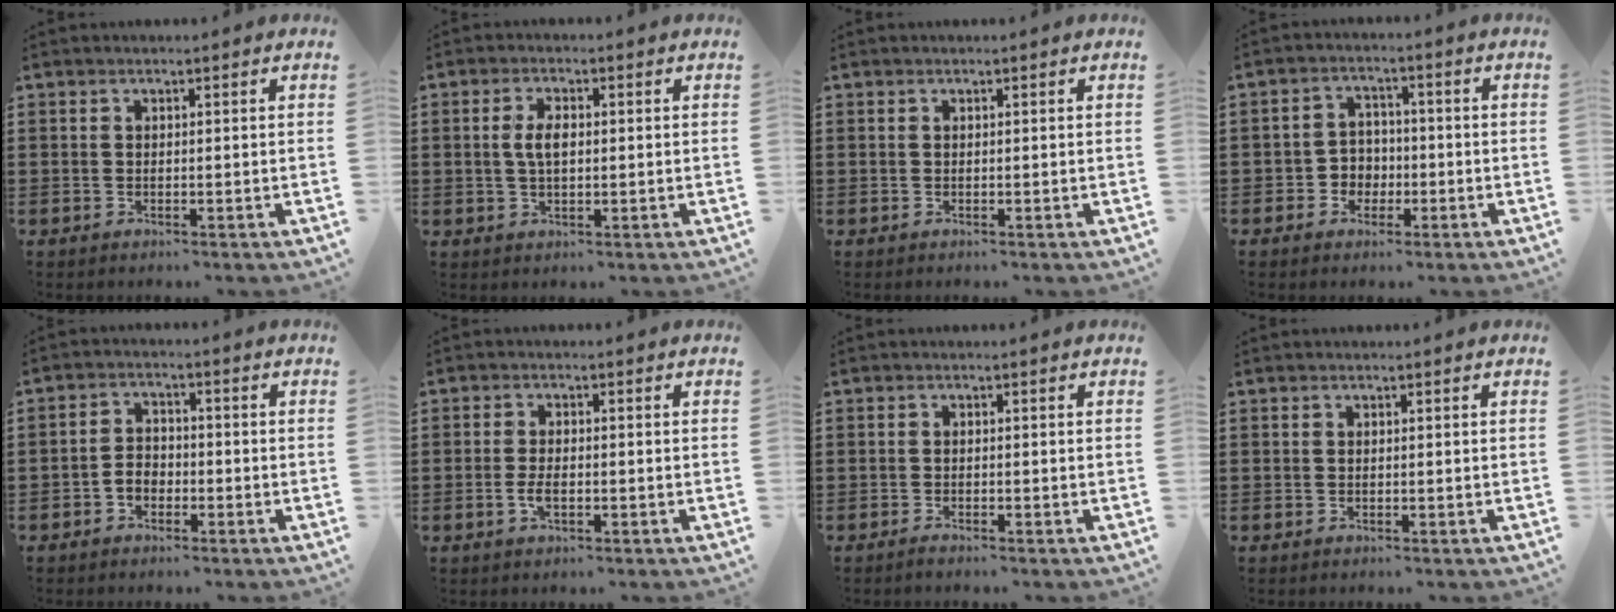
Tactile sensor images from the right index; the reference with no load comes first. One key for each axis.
{"total": 3.7, "fx": 0.3, "fy": 1.7, "fz": 3.2, "tx": -0.073, "ty": 0.004, "tz": 0.000}
{"total": 0.0}
{"total": 3.5, "fx": -1.4, "fy": 3.1, "fz": 0.7, "tx": -0.026, "ty": 0.009, "tz": -0.032}
{"total": 2.7, "fx": -1.4, "fy": 1.9, "fz": 1.2, "tx": -0.028, "ty": 0.005, "tz": -0.028}
{"total": 2.7, "fx": -0.8, "fy": 1.2, "fz": 2.3, "tx": -0.057, "ty": -0.003, "tz": -0.018}
{"total": 0.8, "fx": -0.7, "fy": 0.0, "fz": 0.2, "tx": -0.007, "ty": -0.005, "tz": -0.014}
{"total": 0.0}